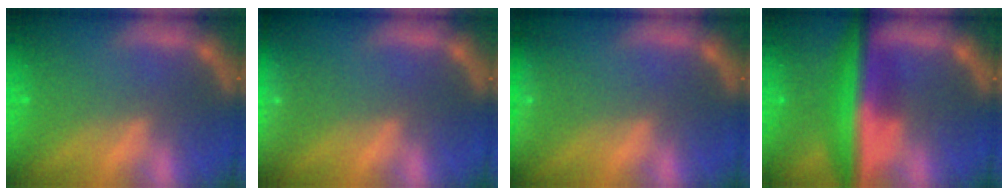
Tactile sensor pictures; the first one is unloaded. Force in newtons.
{"total": 6.0}
{"total": 2.4}
{"total": 9.0}